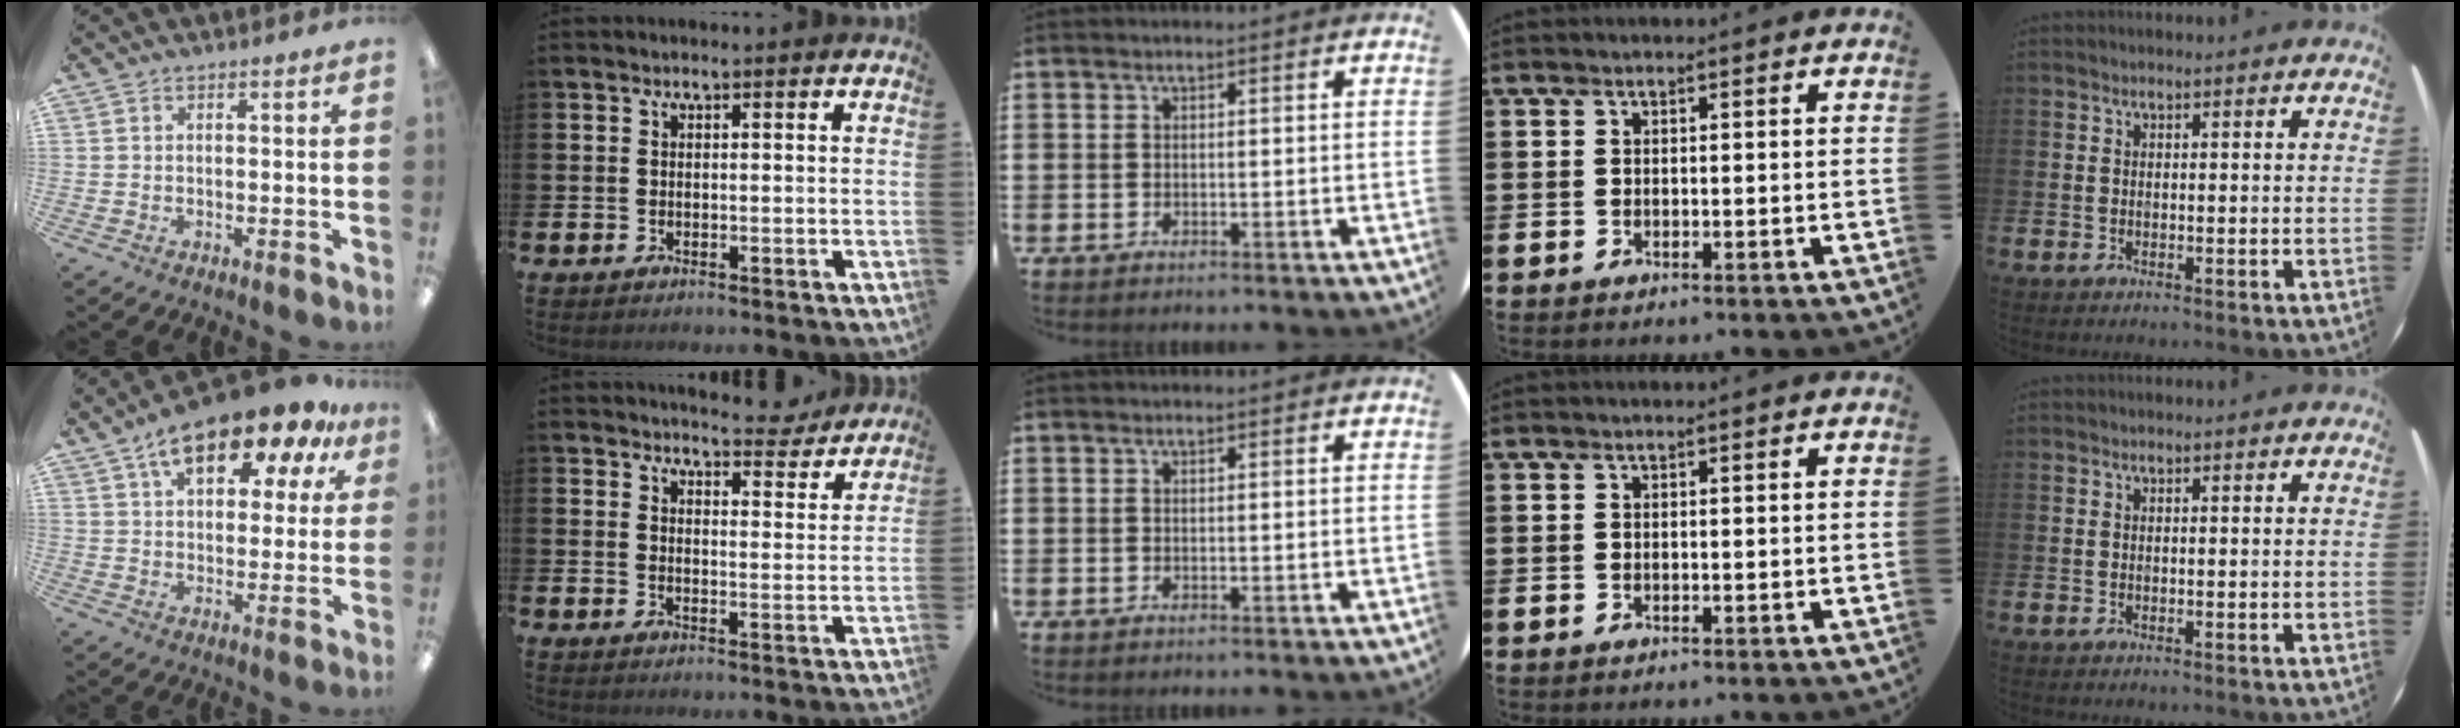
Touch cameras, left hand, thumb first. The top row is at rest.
{"thumb": {"total": 15.3, "force": [9.8, 6.5, 9.8], "torque": [-0.152, -0.044, 0.165]}, "index": {"total": 5.0, "force": [4.9, 0.8, 0.6], "torque": [-0.007, -0.036, 0.083]}}